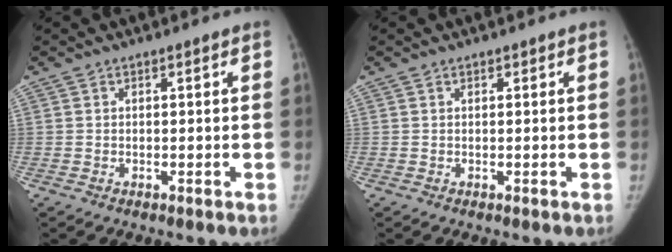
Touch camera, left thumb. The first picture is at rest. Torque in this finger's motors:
{"motor_torque": [-0.04, 0.44, 0.01, 0.12, -0.01]}